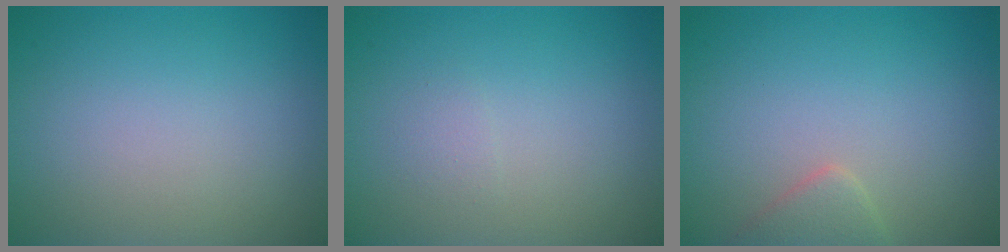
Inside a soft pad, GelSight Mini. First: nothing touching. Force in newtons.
{"total": 0.7, "press": 0.7, "slide": 0.0}
{"total": 1.9, "press": 1.9, "slide": 0.1}